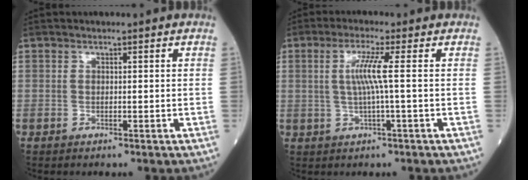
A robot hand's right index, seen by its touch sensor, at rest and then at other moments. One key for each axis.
{"total": 4.8, "fx": 0.5, "fy": -0.9, "fz": 4.7, "tx": -0.096, "ty": 0.003, "tz": 0.012}